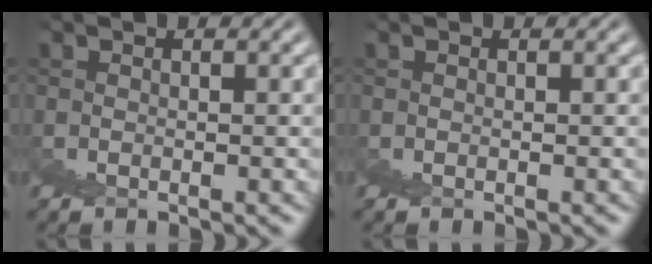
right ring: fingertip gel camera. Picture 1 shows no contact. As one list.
[{"total": 0.0}]